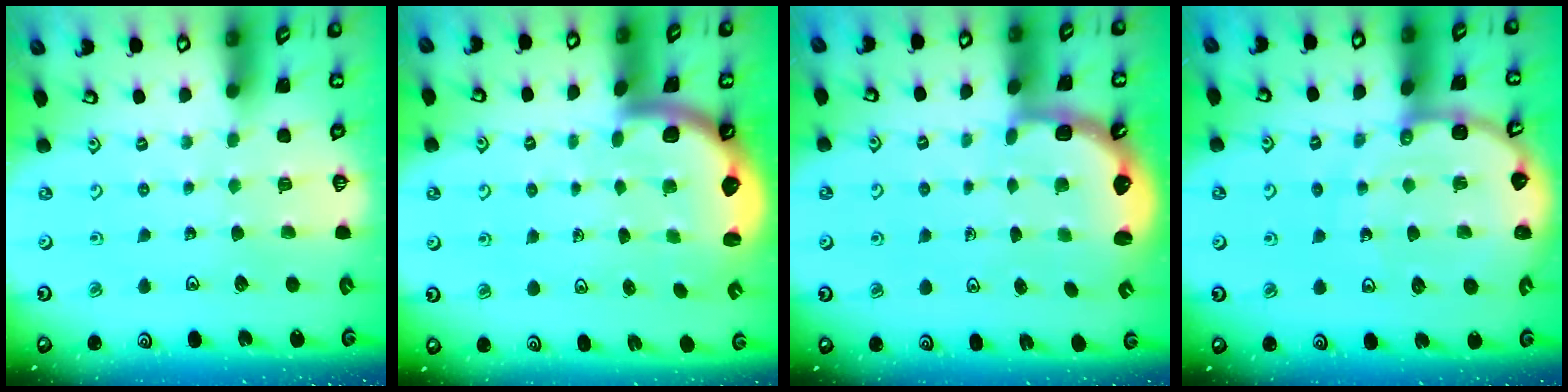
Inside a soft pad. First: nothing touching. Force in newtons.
{"total": 2.5, "press": 2.5, "slide": 0.4}
{"total": 2.8, "press": 2.0, "slide": 2.0}
{"total": 8.6, "press": 8.5, "slide": 0.8}